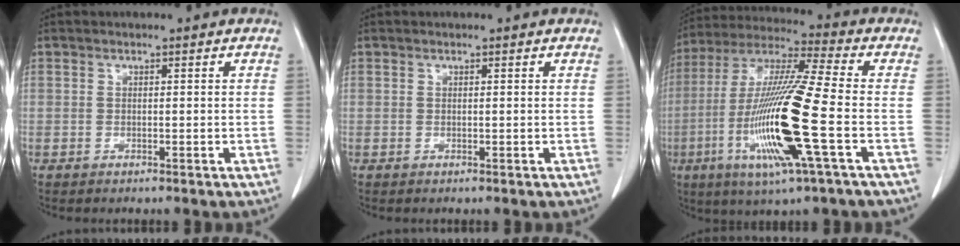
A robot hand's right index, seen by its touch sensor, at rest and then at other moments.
{"total": 0.0}
{"total": 18.8, "force": [-5.1, 0.2, 18.0], "torque": [-0.379, -0.021, -0.105]}